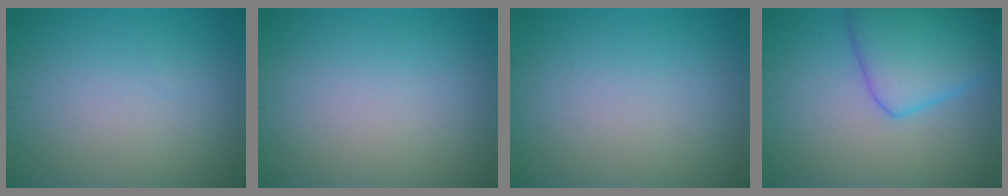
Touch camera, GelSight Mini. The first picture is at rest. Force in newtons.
{"total": 0.0}
{"total": 0.0}
{"total": 6.5, "press": 6.5, "slide": 0.3}